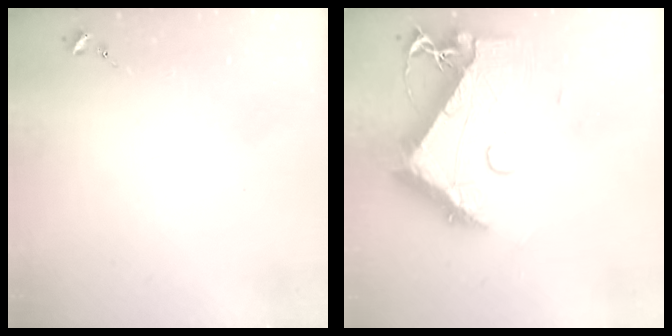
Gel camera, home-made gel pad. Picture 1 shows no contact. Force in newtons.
{"total": 15.2, "press": 15.1, "slide": 1.3}